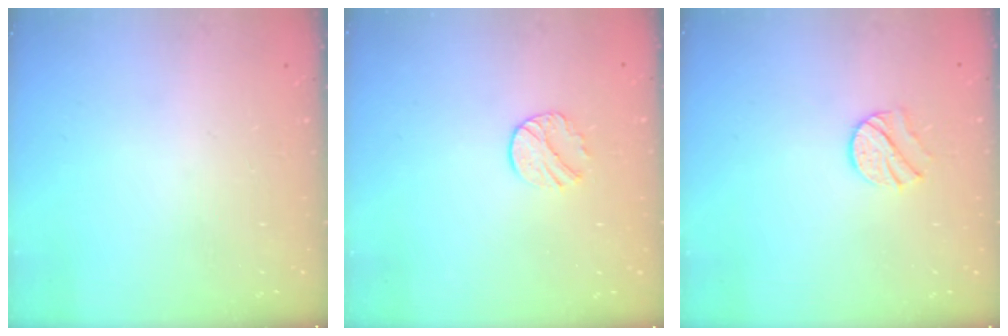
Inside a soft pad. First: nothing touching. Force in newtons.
{"total": 7.0, "press": 6.9, "slide": 0.7}
{"total": 8.1, "press": 8.1, "slide": 0.1}